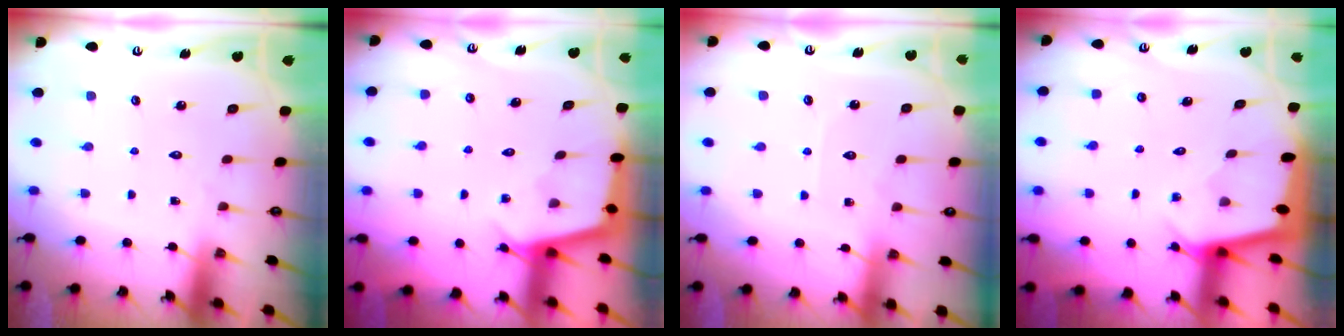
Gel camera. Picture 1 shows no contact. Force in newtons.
{"total": 2.7, "press": 2.7, "slide": 0.3}
{"total": 3.6, "press": 3.6, "slide": 0.5}
{"total": 2.0, "press": 2.0, "slide": 0.1}